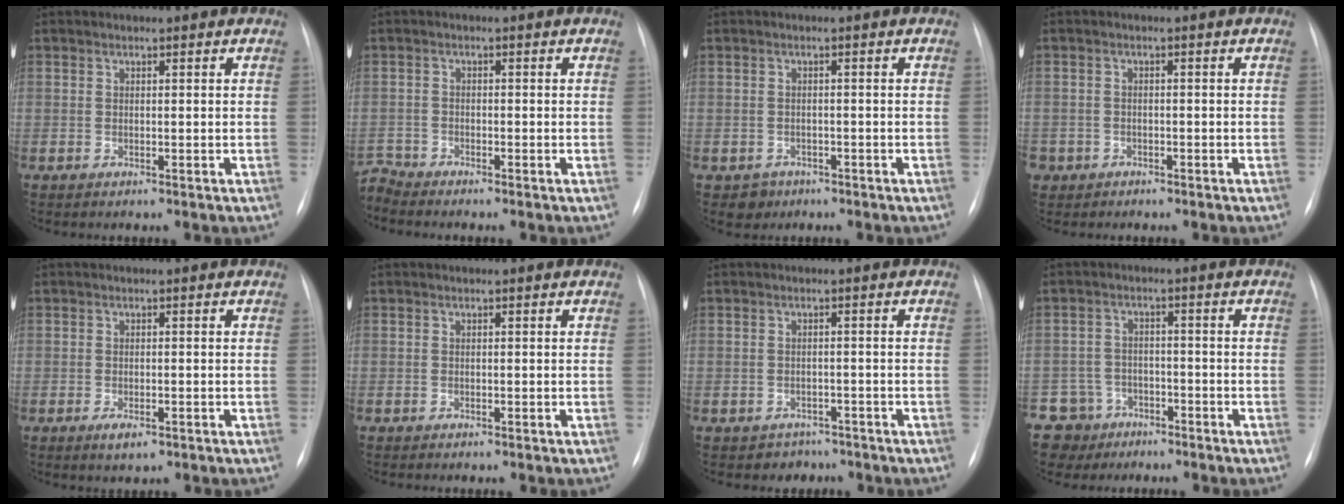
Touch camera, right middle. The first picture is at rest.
{"total": 2.8, "force": [-2.6, -0.8, -0.6], "torque": [0.009, -0.018, -0.051]}
{"total": 2.2, "force": [-1.3, 1.8, 0.0], "torque": [0.002, 0.008, -0.017]}
{"total": 3.4, "force": [-2.2, 2.6, 0.4], "torque": [-0.007, 0.005, -0.035]}
{"total": 2.1, "force": [-1.1, 0.7, 1.6], "torque": [-0.026, -0.002, -0.014]}
{"total": 0.0}
{"total": 2.9, "force": [-2.1, 1.8, -0.5], "torque": [0.003, 0.011, -0.030]}
{"total": 6.8, "force": [-4.7, 4.9, -0.5], "torque": [0.008, 0.008, -0.081]}